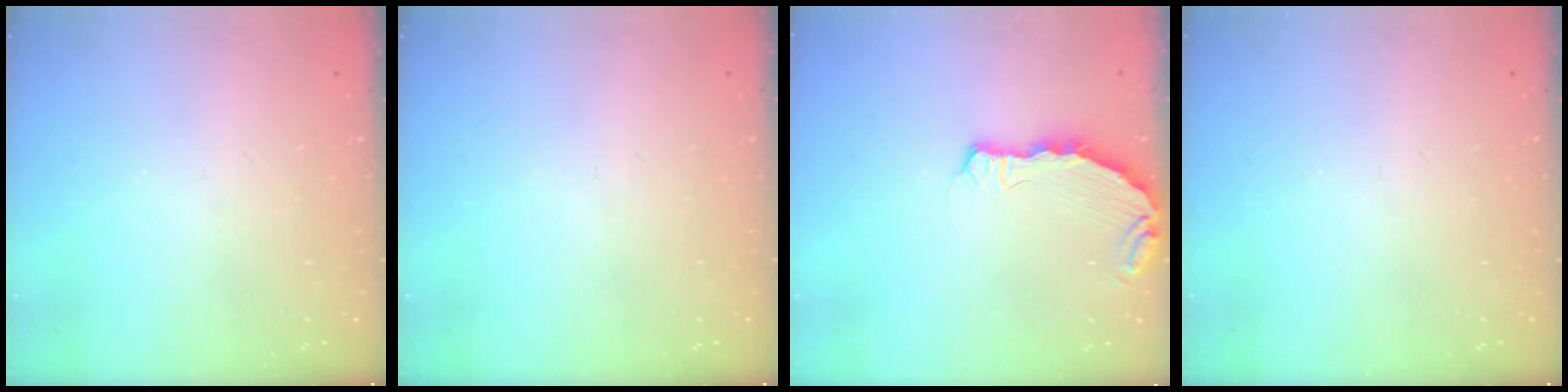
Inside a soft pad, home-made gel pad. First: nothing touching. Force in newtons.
{"total": 0.0}
{"total": 7.2, "press": 5.5, "slide": 4.6}
{"total": 0.0}